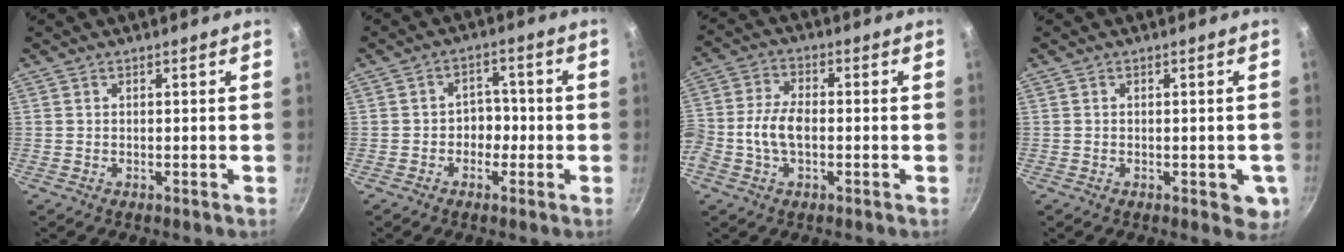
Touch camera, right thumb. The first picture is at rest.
{"total": 4.4, "force": [-1.2, 3.6, 2.2], "torque": [0.010, 0.019, -0.021]}
{"total": 7.6, "force": [-1.5, 4.6, 5.8], "torque": [-0.115, 0.027, -0.040]}
{"total": 4.6, "force": [-1.1, 2.4, 3.8], "torque": [-0.028, -0.002, -0.012]}